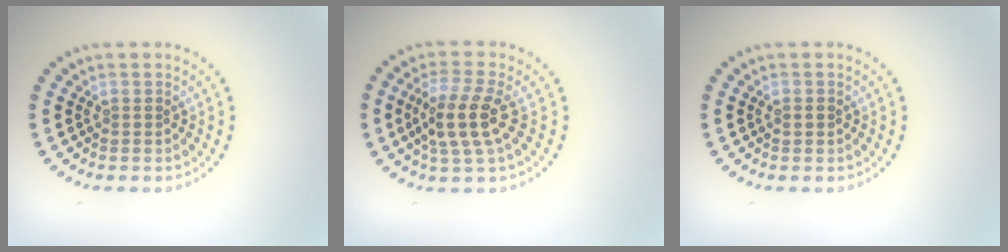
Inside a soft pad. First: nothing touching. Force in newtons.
{"total": 4.0, "press": 3.5, "slide": 1.8}
{"total": 1.0, "press": 1.0, "slide": 0.2}